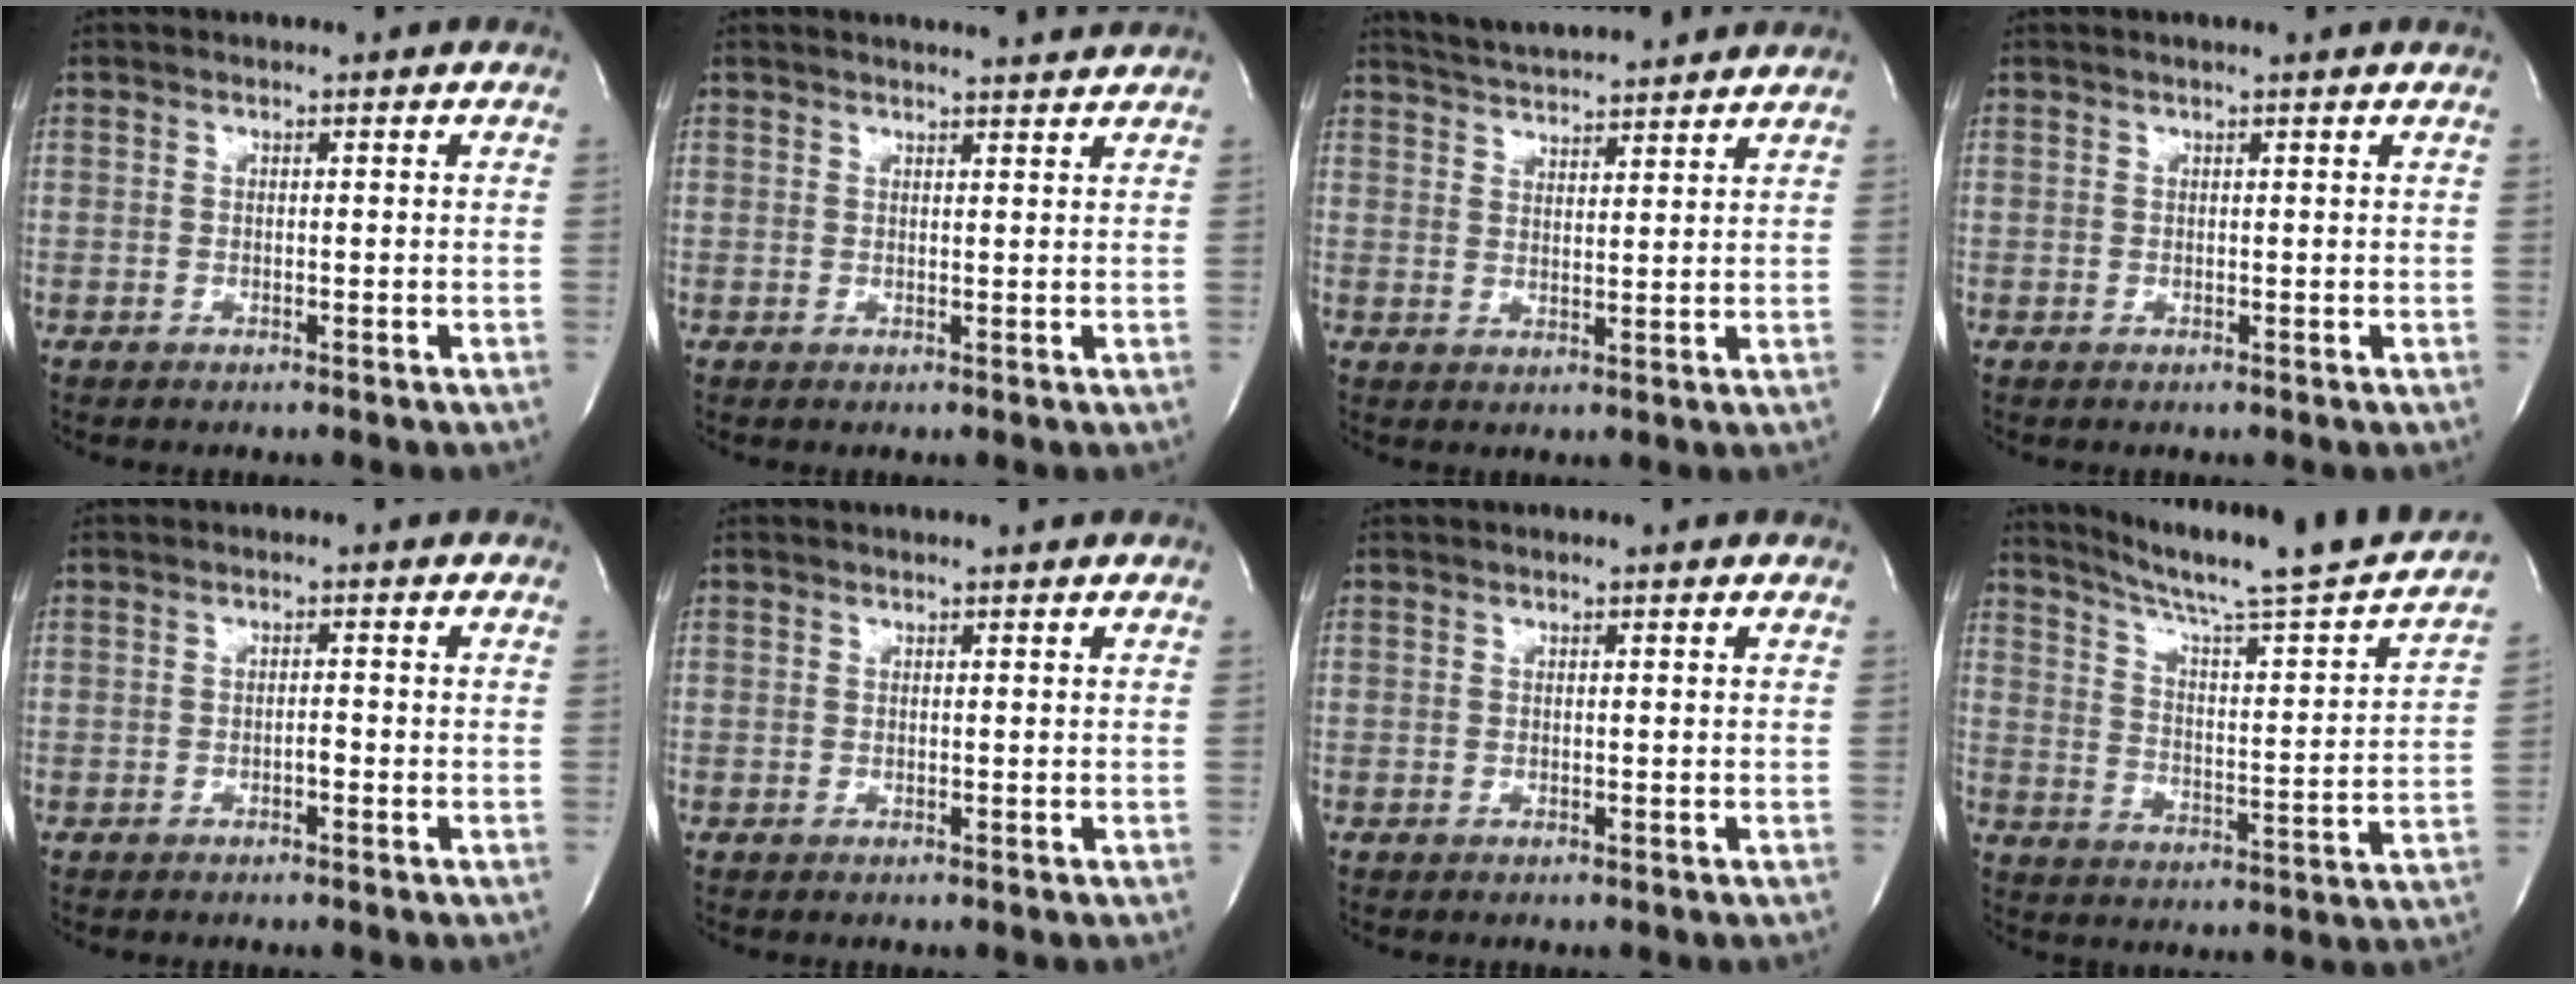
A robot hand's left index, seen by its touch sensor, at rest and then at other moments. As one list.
[{"total": 4.8, "force": [4.7, -0.3, 1.0], "torque": [-0.019, 0.002, 0.050]}, {"total": 11.2, "force": [10.6, 0.5, 3.7], "torque": [-0.073, 0.023, 0.157]}, {"total": 1.8, "force": [1.6, -0.4, 0.8], "torque": [-0.020, 0.009, 0.024]}, {"total": 0.8, "force": [-0.4, 0.2, 0.6], "torque": [-0.011, 0.002, -0.008]}, {"total": 0.9, "force": [0.9, -0.2, 0.1], "torque": [-0.007, -0.001, 0.013]}, {"total": 0.6, "force": [0.6, -0.1, 0.3], "torque": [-0.007, 0.001, 0.013]}, {"total": 22.5, "force": [19.9, 0.6, 10.6], "torque": [-0.159, -0.039, 0.267]}]